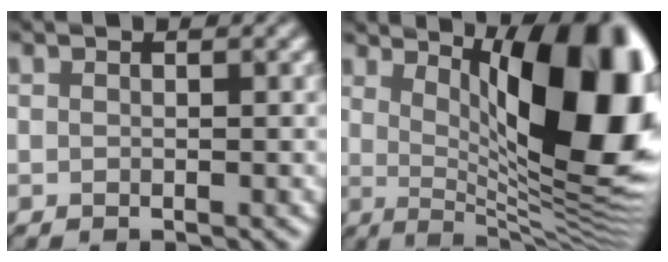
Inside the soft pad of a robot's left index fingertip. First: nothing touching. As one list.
[{"total": 16.1, "force": [3.8, 5.8, 14.5], "torque": [-0.163, 0.009, 0.056]}]